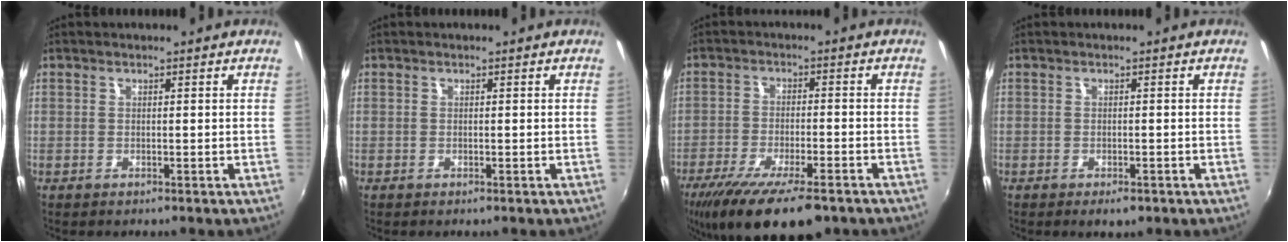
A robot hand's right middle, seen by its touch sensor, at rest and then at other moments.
{"total": 0.0}
{"total": 15.8, "force": [-11.1, 4.4, 10.4], "torque": [-0.207, -0.051, -0.180]}
{"total": 2.6, "force": [-1.6, 1.2, 1.6], "torque": [-0.031, -0.012, -0.024]}